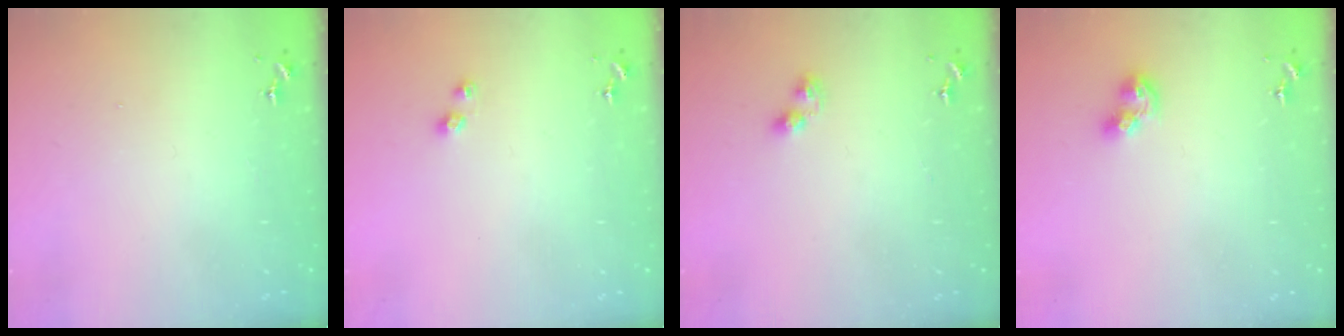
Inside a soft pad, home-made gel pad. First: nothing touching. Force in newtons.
{"total": 4.2, "press": 4.1, "slide": 0.7}
{"total": 2.8, "press": 2.8, "slide": 0.5}
{"total": 8.4, "press": 8.3, "slide": 1.0}